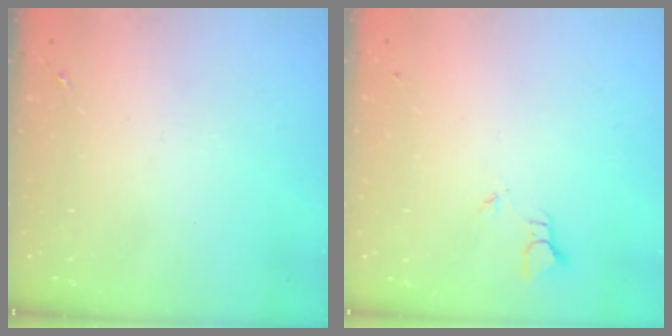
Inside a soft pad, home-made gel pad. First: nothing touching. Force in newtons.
{"total": 1.9, "press": 1.9, "slide": 0.1}